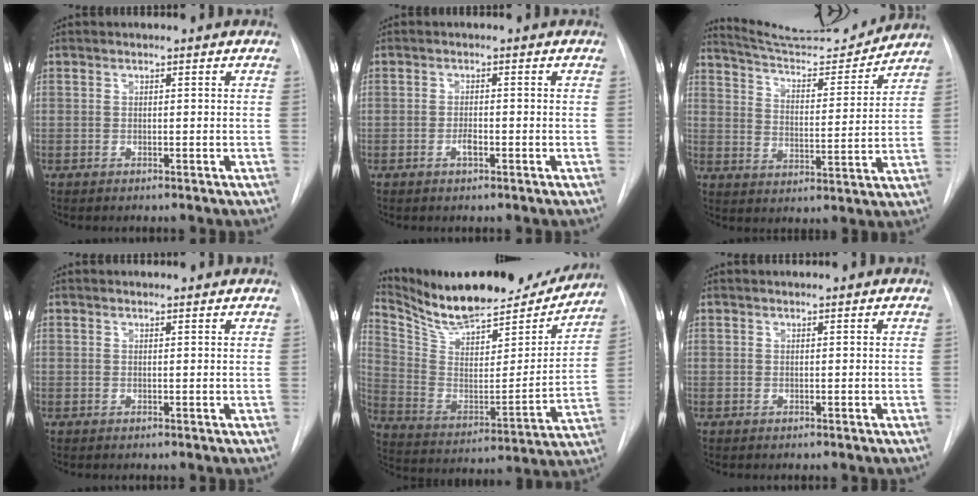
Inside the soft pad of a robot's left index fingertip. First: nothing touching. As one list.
[{"total": 1.4, "force": [-0.6, 0.4, 1.1], "torque": [-0.022, 0.001, -0.012]}, {"total": 15.3, "force": [14.9, 1.1, 3.6], "torque": [-0.060, -0.012, 0.223]}, {"total": 2.6, "force": [2.5, 0.3, 0.3], "torque": [-0.010, 0.015, 0.028]}, {"total": 23.9, "force": [21.6, 5.1, 8.8], "torque": [-0.152, -0.033, 0.330]}, {"total": 0.9, "force": [0.9, -0.1, 0.2], "torque": [-0.005, 0.015, 0.019]}]